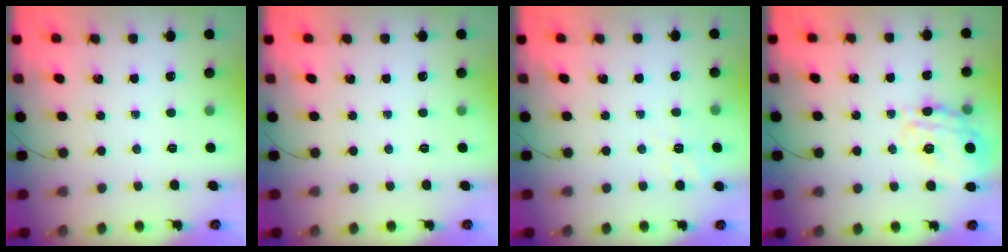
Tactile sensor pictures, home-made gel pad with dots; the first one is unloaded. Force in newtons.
{"total": 0.0}
{"total": 2.2, "press": 0.2, "slide": 2.2}
{"total": 16.7, "press": 16.7, "slide": 1.4}